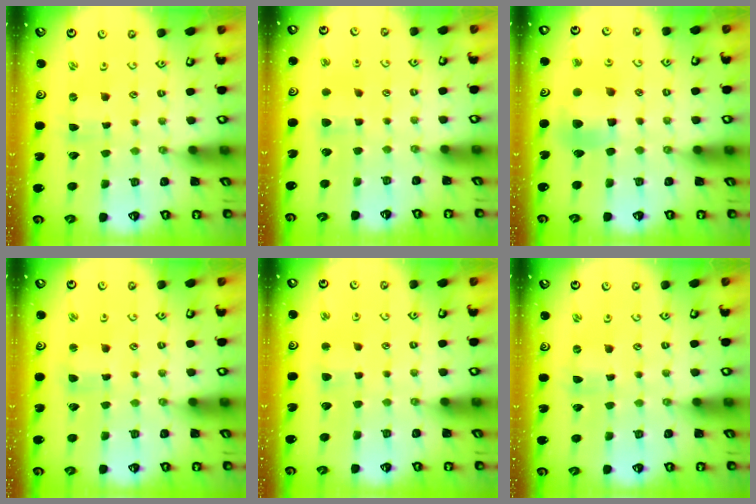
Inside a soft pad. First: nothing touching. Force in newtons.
{"total": 5.8, "press": 5.8, "slide": 0.5}
{"total": 7.7, "press": 7.6, "slide": 1.1}
{"total": 1.0, "press": 1.0, "slide": 0.2}
{"total": 2.4, "press": 2.4, "slide": 0.5}
{"total": 0.0}